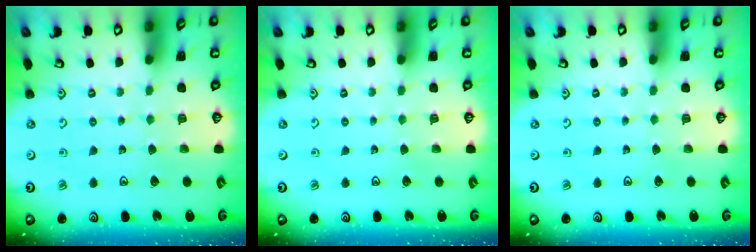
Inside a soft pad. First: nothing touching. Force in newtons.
{"total": 0.0}
{"total": 0.0}